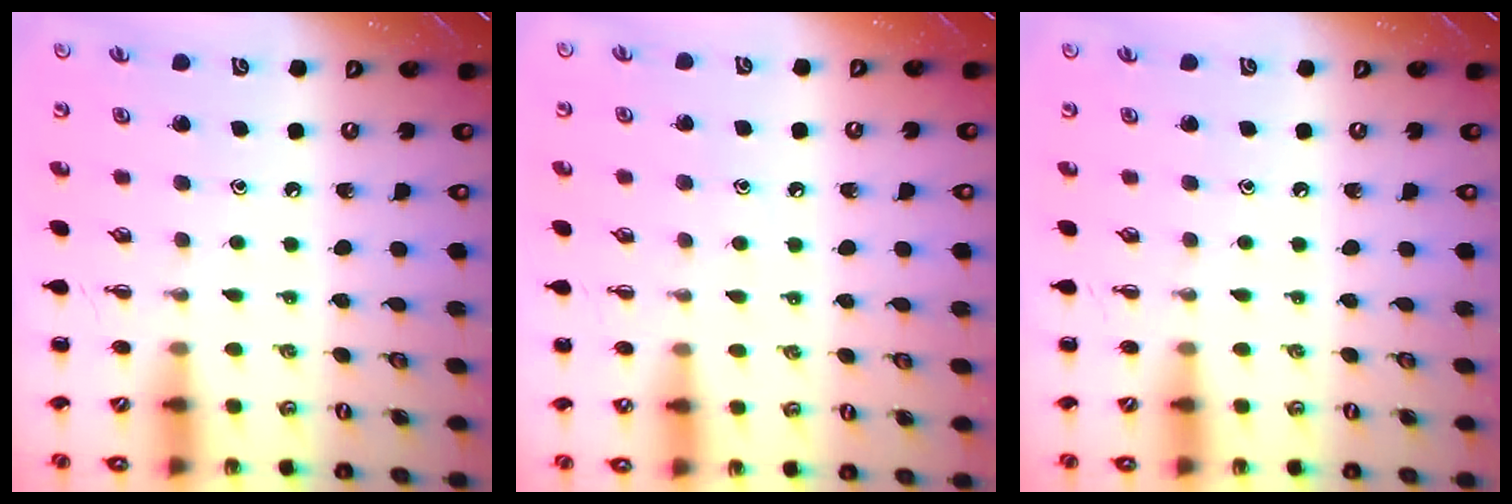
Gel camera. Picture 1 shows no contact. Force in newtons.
{"total": 4.3, "press": 4.1, "slide": 1.4}
{"total": 0.0}